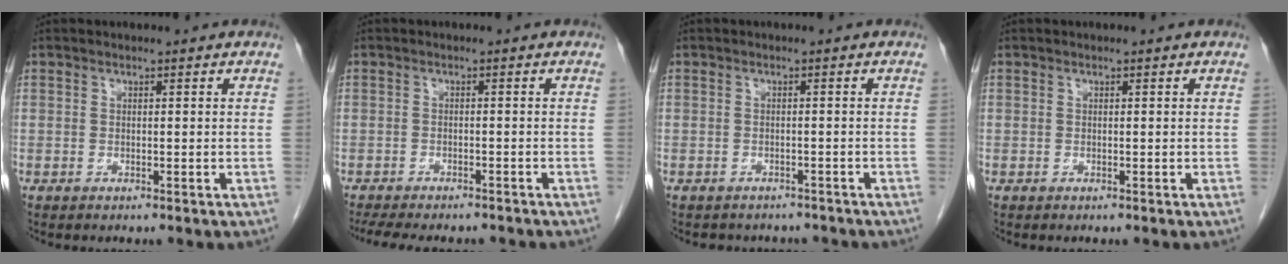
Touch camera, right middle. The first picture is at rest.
{"total": 11.5, "force": [-10.1, 2.9, 4.7], "torque": [-0.080, -0.008, -0.133]}
{"total": 5.0, "force": [-4.5, 2.0, 0.7], "torque": [-0.008, 0.005, -0.050]}
{"total": 0.0}